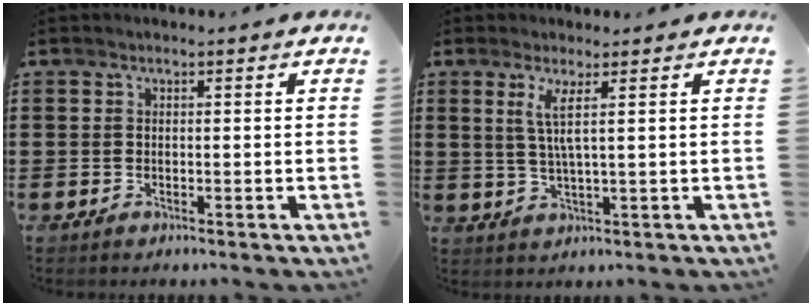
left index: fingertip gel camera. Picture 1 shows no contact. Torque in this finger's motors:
{"motor_torque": [0.99, -0.97, 0.45, 0.11]}